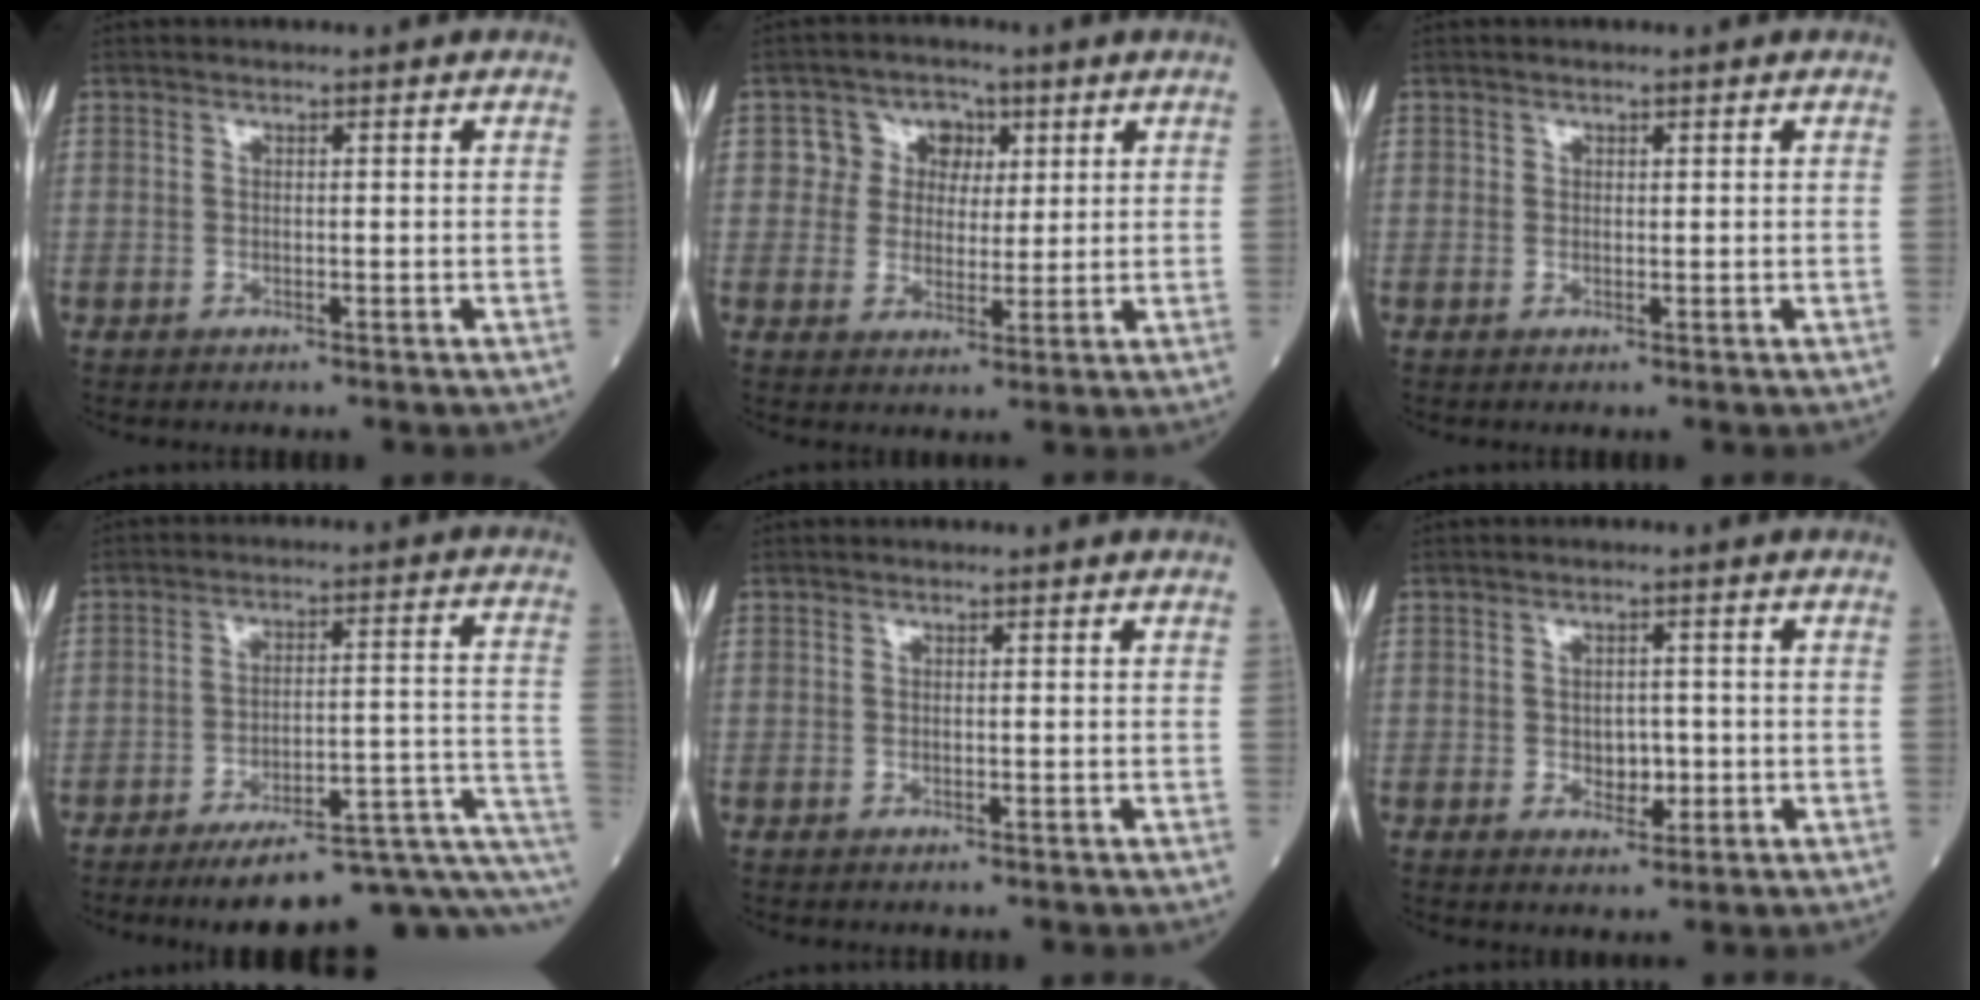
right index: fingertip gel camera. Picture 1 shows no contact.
{"total": 5.6, "force": [1.7, 5.2, 1.2], "torque": [-0.008, 0.021, 0.028]}
{"total": 0.0}
{"total": 17.7, "force": [-13.0, 1.7, 11.9], "torque": [-0.095, 0.038, -0.185]}
{"total": 0.0}
{"total": 3.2, "force": [-0.7, 2.0, 2.4], "torque": [-0.026, 0.002, -0.006]}